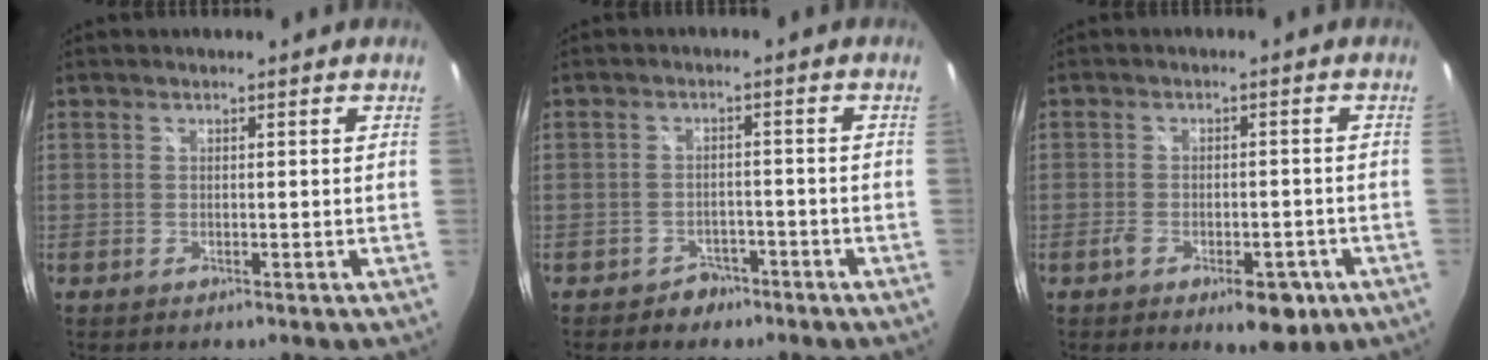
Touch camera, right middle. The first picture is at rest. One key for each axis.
{"total": 3.9, "fx": -2.8, "fy": 2.7, "fz": 0.4, "tx": -0.014, "ty": 0.009, "tz": -0.040}
{"total": 7.7, "fx": -4.2, "fy": 3.6, "fz": 5.4, "tx": -0.089, "ty": -0.009, "tz": -0.061}